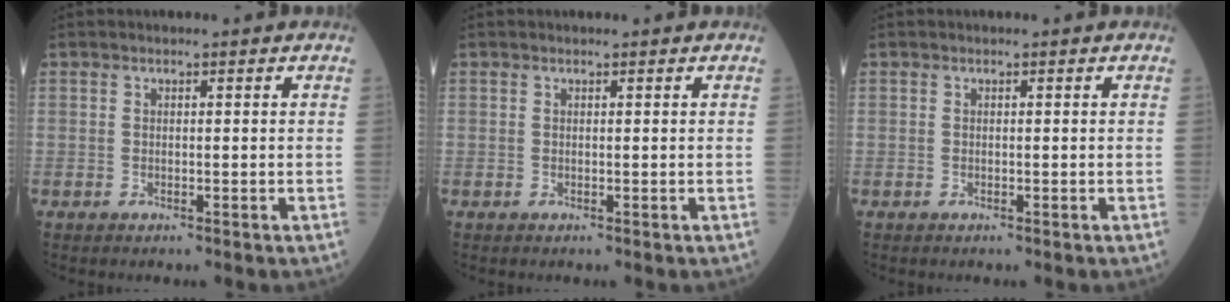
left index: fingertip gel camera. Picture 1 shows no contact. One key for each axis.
{"total": 0.0}
{"total": 0.0}